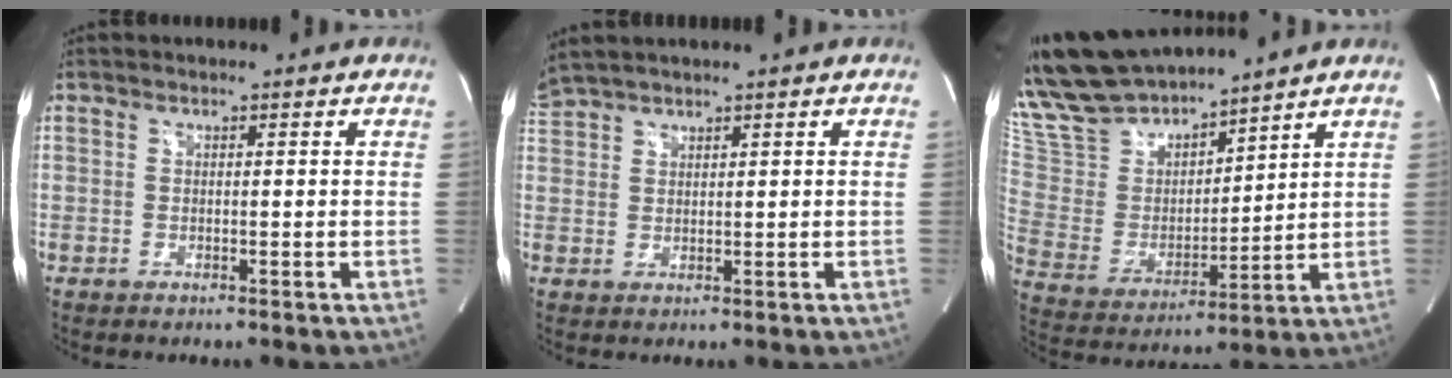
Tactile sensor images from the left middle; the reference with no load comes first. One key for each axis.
{"total": 4.0, "fx": 3.7, "fy": 0.3, "fz": 1.5, "tx": -0.037, "ty": 0.023, "tz": 0.080}
{"total": 17.2, "fx": 15.4, "fy": 3.7, "fz": 6.6, "tx": -0.128, "ty": 0.002, "tz": 0.302}